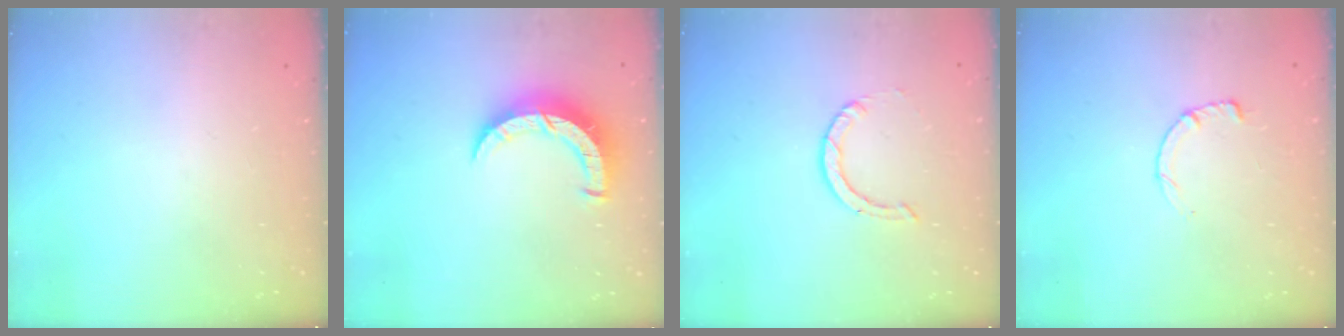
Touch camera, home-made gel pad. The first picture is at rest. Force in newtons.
{"total": 8.6, "press": 8.5, "slide": 0.7}
{"total": 0.8, "press": 0.8, "slide": 0.1}
{"total": 3.4, "press": 3.4, "slide": 0.4}